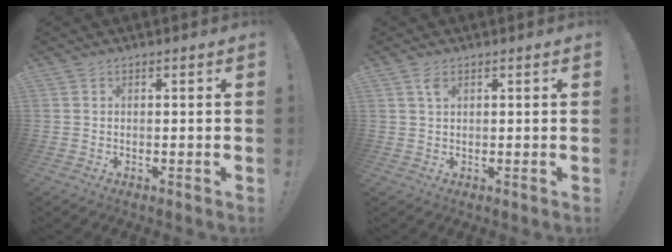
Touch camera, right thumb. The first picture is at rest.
{"total": 2.5, "force": [1.2, 1.2, 1.8], "torque": [-0.038, 0.002, 0.021]}